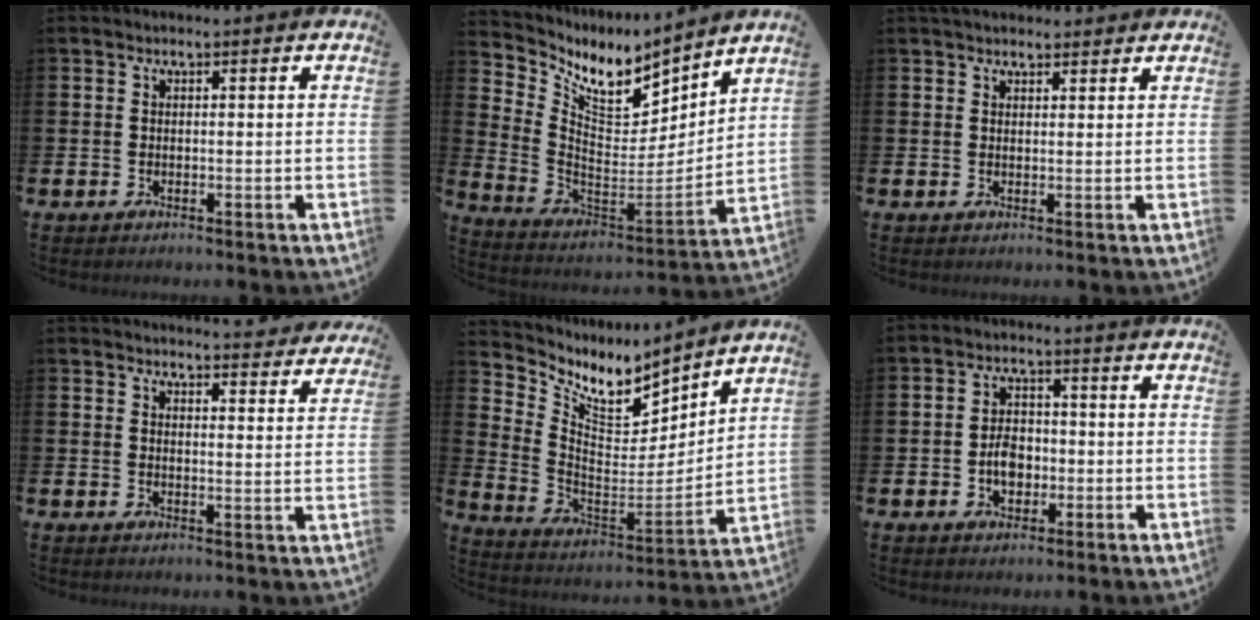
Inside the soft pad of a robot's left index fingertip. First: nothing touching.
{"total": 8.1, "force": [6.8, 3.5, 2.7], "torque": [-0.088, -0.054, 0.121]}
{"total": 2.4, "force": [2.3, 0.7, 0.3], "torque": [0.002, -0.007, 0.040]}
{"total": 4.2, "force": [4.2, 0.1, 0.2], "torque": [0.000, -0.029, 0.074]}
{"total": 8.1, "force": [7.1, 3.0, 2.6], "torque": [-0.083, -0.055, 0.125]}
{"total": 4.0, "force": [-1.0, 2.7, 2.7], "torque": [-0.036, -0.001, -0.022]}